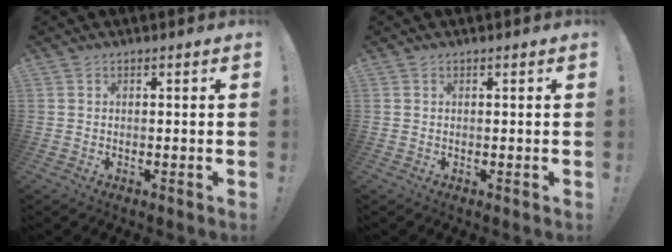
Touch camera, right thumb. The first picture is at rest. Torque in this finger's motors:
{"motor_torque": [-0.16, 0.06, 0.12, -0.09, 0.03]}